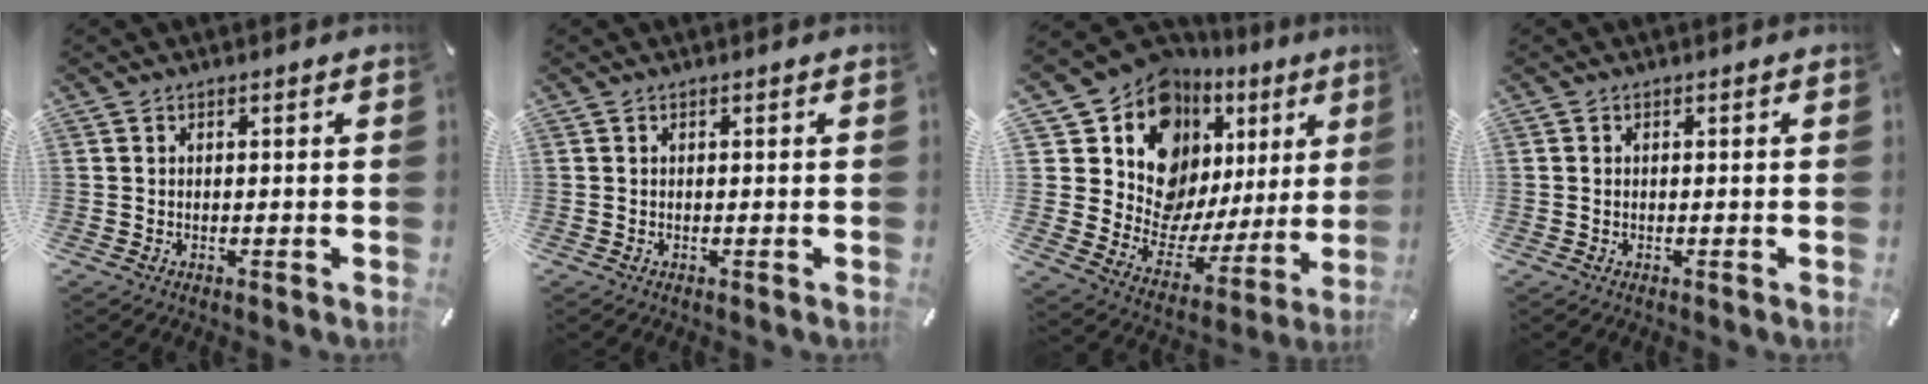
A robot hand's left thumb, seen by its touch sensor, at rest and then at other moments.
{"total": 0.0}
{"total": 15.9, "force": [9.5, 11.1, 6.2], "torque": [-0.099, -0.103, 0.178]}
{"total": 0.6, "force": [-0.1, 0.4, 0.4], "torque": [-0.009, 0.002, -0.003]}